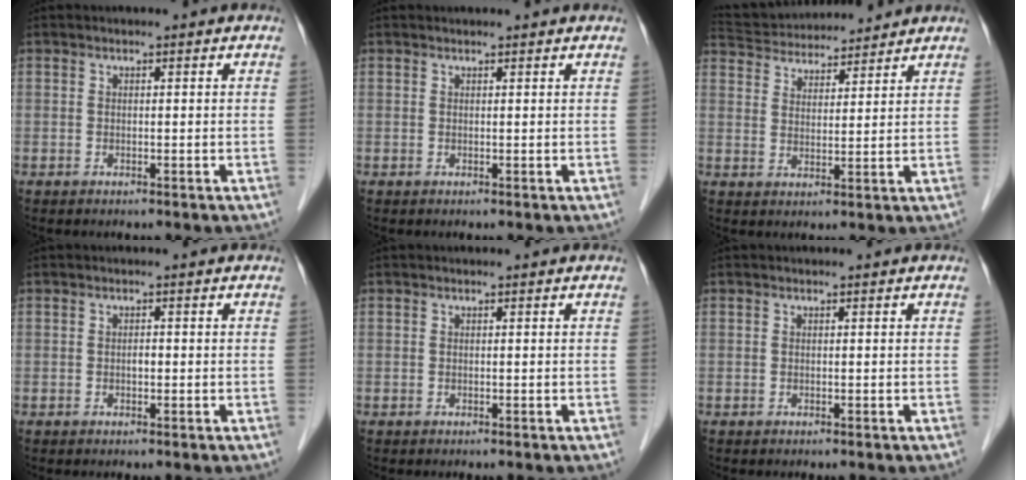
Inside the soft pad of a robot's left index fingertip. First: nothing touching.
{"total": 1.9, "force": [1.8, 0.2, 0.5], "torque": [-0.010, 0.017, 0.022]}
{"total": 12.6, "force": [11.9, 2.5, 3.3], "torque": [-0.065, 0.038, 0.196]}
{"total": 0.7, "force": [-0.1, 0.4, 0.6], "torque": [-0.011, 0.002, -0.004]}
{"total": 0.0}
{"total": 0.0}